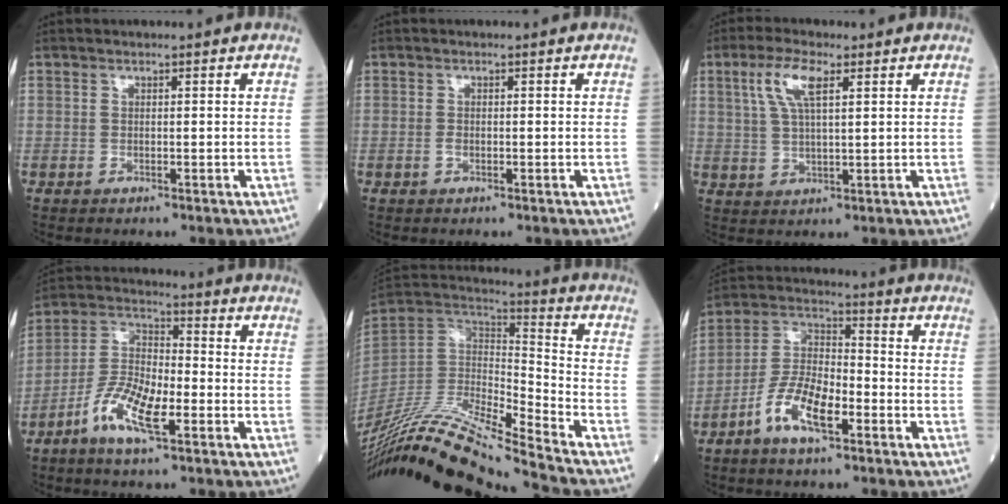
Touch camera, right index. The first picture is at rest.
{"total": 0.8, "force": [-0.2, 0.4, 0.6], "torque": [-0.013, 0.001, -0.004]}
{"total": 6.2, "force": [2.7, 1.5, 5.4], "torque": [-0.115, 0.012, 0.054]}
{"total": 10.0, "force": [-4.7, 2.8, 8.4], "torque": [-0.173, 0.002, -0.093]}
{"total": 22.6, "force": [-20.2, -0.8, 10.1], "torque": [-0.222, -0.004, -0.367]}
{"total": 10.0, "force": [-5.0, 3.3, 8.0], "torque": [-0.165, 0.005, -0.099]}